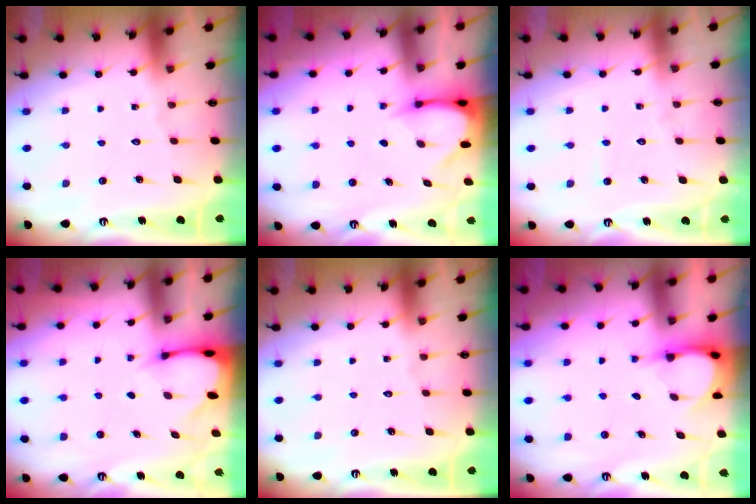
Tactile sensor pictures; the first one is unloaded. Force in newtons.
{"total": 3.7, "press": 3.7, "slide": 0.3}
{"total": 3.3, "press": 3.3, "slide": 0.3}
{"total": 2.3, "press": 2.3, "slide": 0.1}
{"total": 0.0}
{"total": 3.9, "press": 3.9, "slide": 0.2}